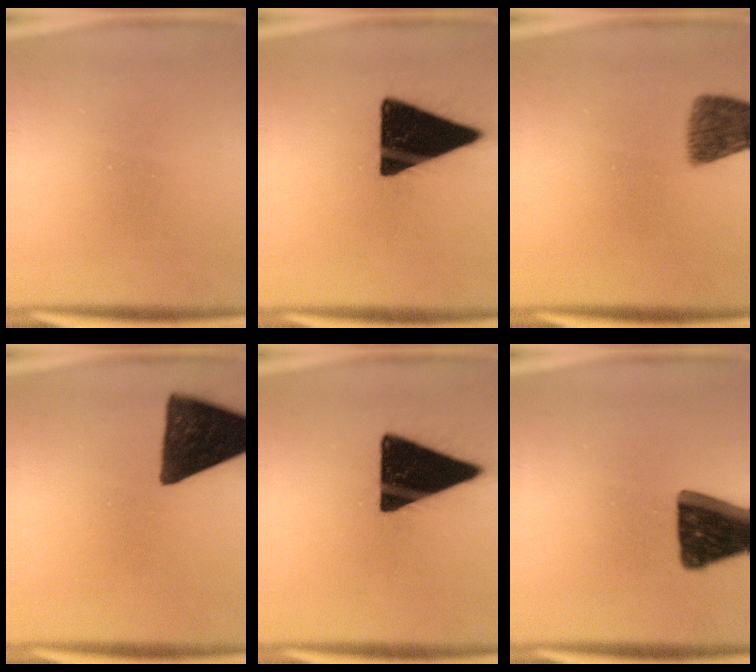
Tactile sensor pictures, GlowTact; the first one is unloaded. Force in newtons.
{"total": 19.5}
{"total": 7.5}
{"total": 13.3}
{"total": 19.5}
{"total": 17.1}